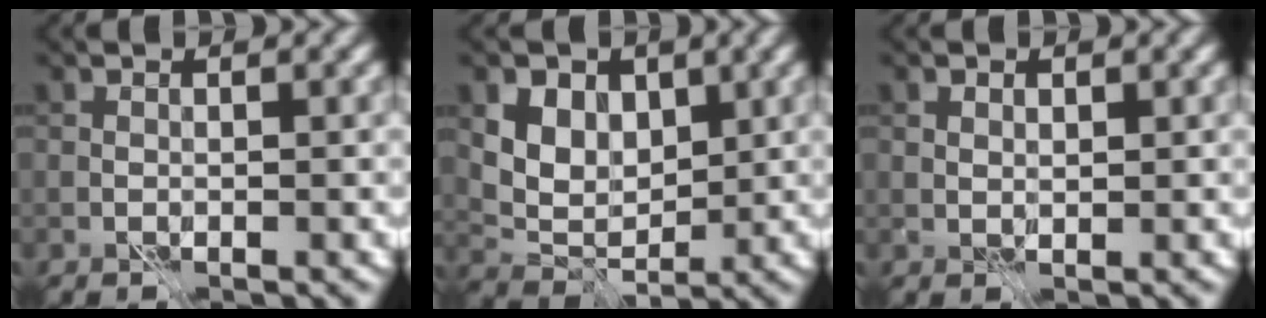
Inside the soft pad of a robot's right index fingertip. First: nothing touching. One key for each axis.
{"total": 4.6, "fx": 2.0, "fy": 3.3, "fz": 2.5, "tx": -0.053, "ty": -0.011, "tz": 0.032}
{"total": 0.9, "fx": 0.5, "fy": 0.6, "fz": 0.4, "tx": -0.007, "ty": -0.001, "tz": 0.010}